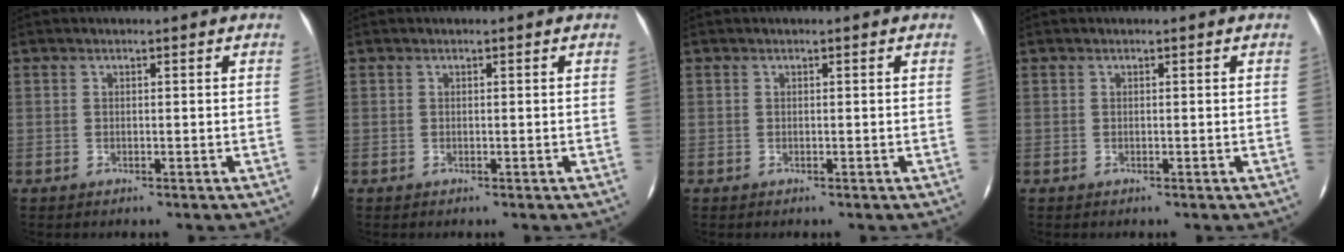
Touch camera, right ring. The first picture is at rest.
{"total": 0.0}
{"total": 0.0}
{"total": 0.0}